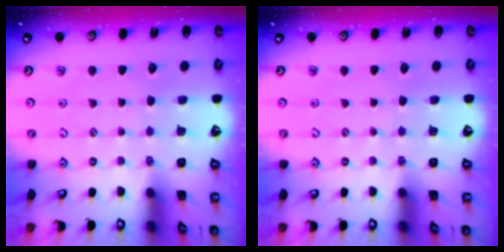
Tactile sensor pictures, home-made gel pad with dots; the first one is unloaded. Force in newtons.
{"total": 0.0}